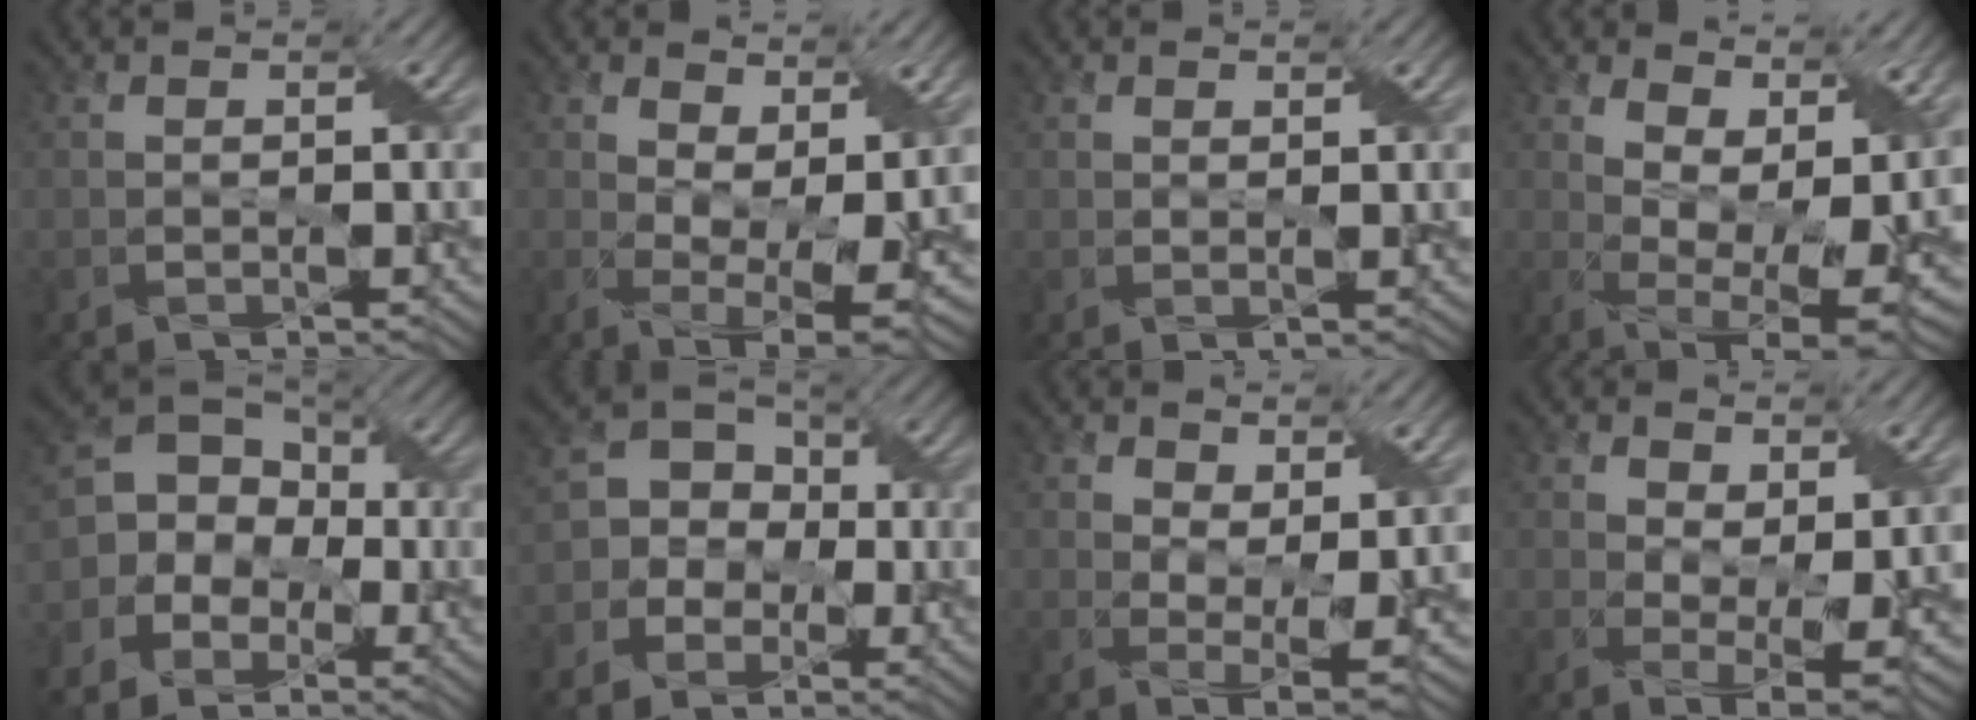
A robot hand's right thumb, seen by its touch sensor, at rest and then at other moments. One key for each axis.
{"total": 7.3, "fx": 2.1, "fy": 2.9, "fz": 6.4, "tx": -0.128, "ty": -0.011, "tz": 0.040}
{"total": 1.0, "fx": 0.8, "fy": 0.2, "fz": 0.6, "tx": -0.016, "ty": -0.001, "tz": 0.017}
{"total": 10.5, "fx": 3.4, "fy": 4.5, "fz": 8.8, "tx": -0.171, "ty": -0.012, "tz": 0.063}
{"total": 10.1, "fx": -3.1, "fy": 8.5, "fz": 4.7, "tx": -0.106, "ty": 0.007, "tz": -0.078}
{"total": 7.3, "fx": -2.1, "fy": 6.4, "fz": 2.9, "tx": -0.056, "ty": 0.014, "tz": -0.065}
{"total": 4.7, "fx": 2.3, "fy": 1.9, "fz": 3.6, "tx": -0.078, "ty": -0.004, "tz": 0.043}
{"total": 4.8, "fx": 1.6, "fy": 2.0, "fz": 4.0, "tx": -0.085, "ty": -0.006, "tz": 0.032}